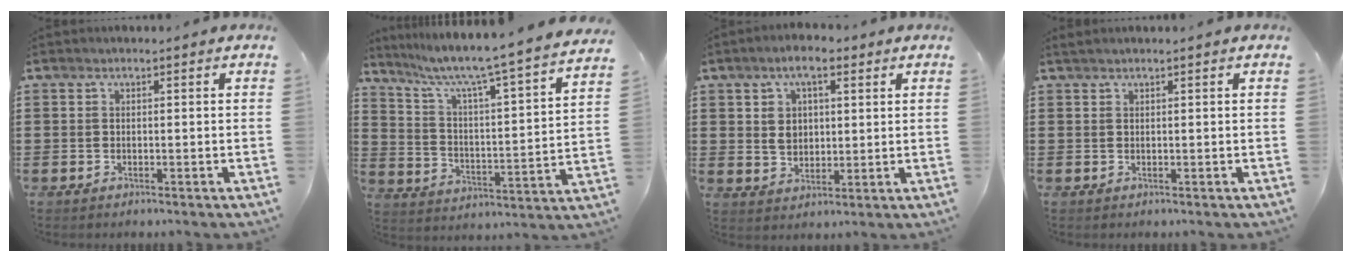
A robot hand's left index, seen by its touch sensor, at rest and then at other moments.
{"total": 5.9, "force": [5.0, -0.2, 3.2], "torque": [-0.085, -0.053, 0.073]}
{"total": 6.1, "force": [3.2, 3.6, 3.7], "torque": [-0.071, 0.005, 0.053]}
{"total": 0.7, "force": [0.6, -0.1, 0.5], "torque": [-0.009, 0.001, 0.011]}